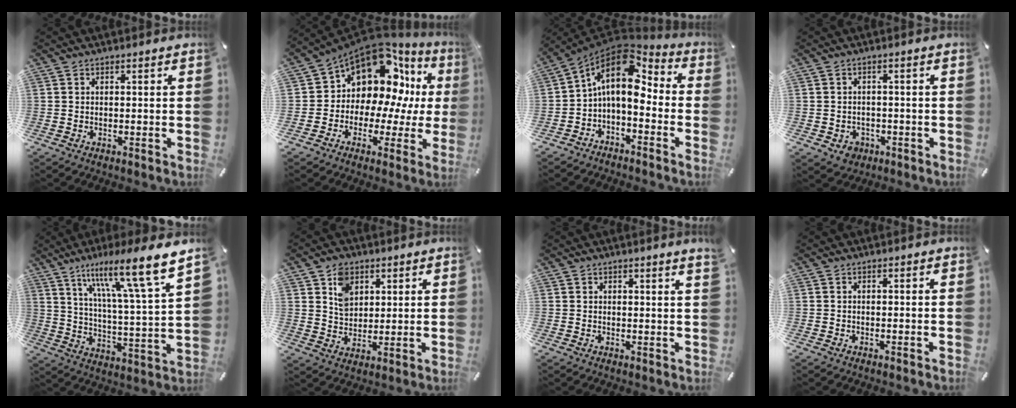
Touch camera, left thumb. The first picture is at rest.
{"total": 13.1, "force": [7.2, 9.2, 6.0], "torque": [-0.105, -0.080, 0.125]}
{"total": 12.0, "force": [1.5, 7.5, 9.3], "torque": [-0.173, -0.014, 0.019]}
{"total": 3.1, "force": [-1.0, 2.7, 1.1], "torque": [-0.012, 0.002, -0.021]}
{"total": 18.0, "force": [12.2, 2.8, 12.9], "torque": [-0.213, -0.074, 0.189]}
{"total": 7.2, "force": [3.5, 5.7, 2.6], "torque": [-0.045, 0.002, 0.064]}
{"total": 1.3, "force": [1.2, -0.2, 0.5], "torque": [-0.009, -0.003, 0.022]}
{"total": 0.0}